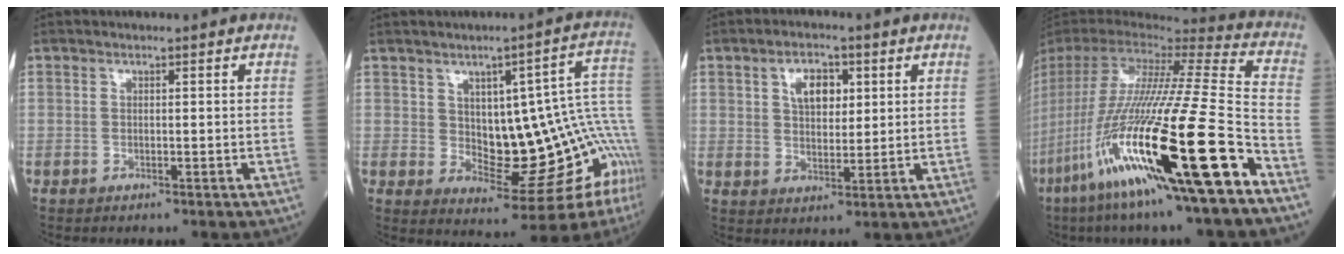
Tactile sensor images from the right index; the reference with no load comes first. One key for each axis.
{"total": 12.0, "fx": -1.7, "fy": 4.9, "fz": 10.8, "tx": -0.123, "ty": 0.038, "tz": -0.009}
{"total": 5.4, "fx": 2.0, "fy": 3.0, "fz": 4.1, "tx": -0.075, "ty": 0.008, "tz": 0.037}
{"total": 32.5, "fx": -14.1, "fy": 1.6, "fz": 29.2, "tx": -0.554, "ty": -0.080, "tz": -0.262}